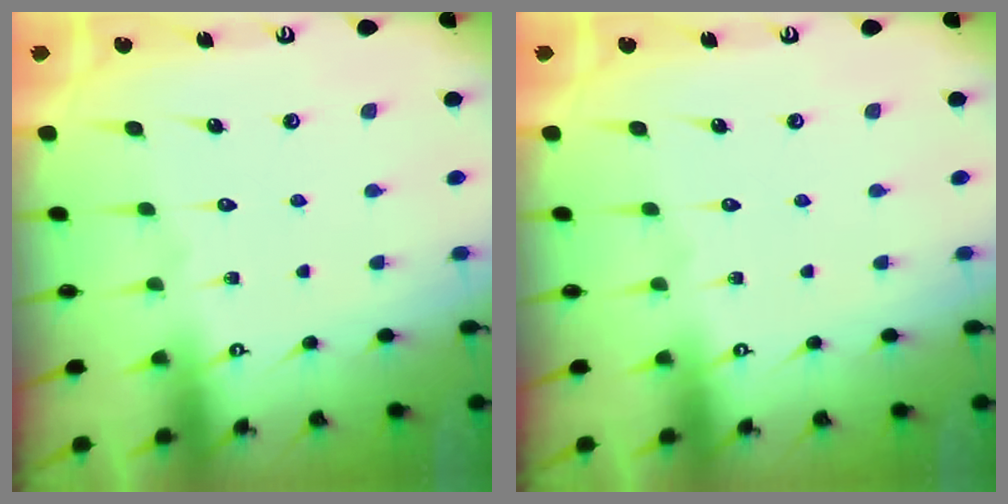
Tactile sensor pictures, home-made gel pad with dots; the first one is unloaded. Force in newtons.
{"total": 0.0}